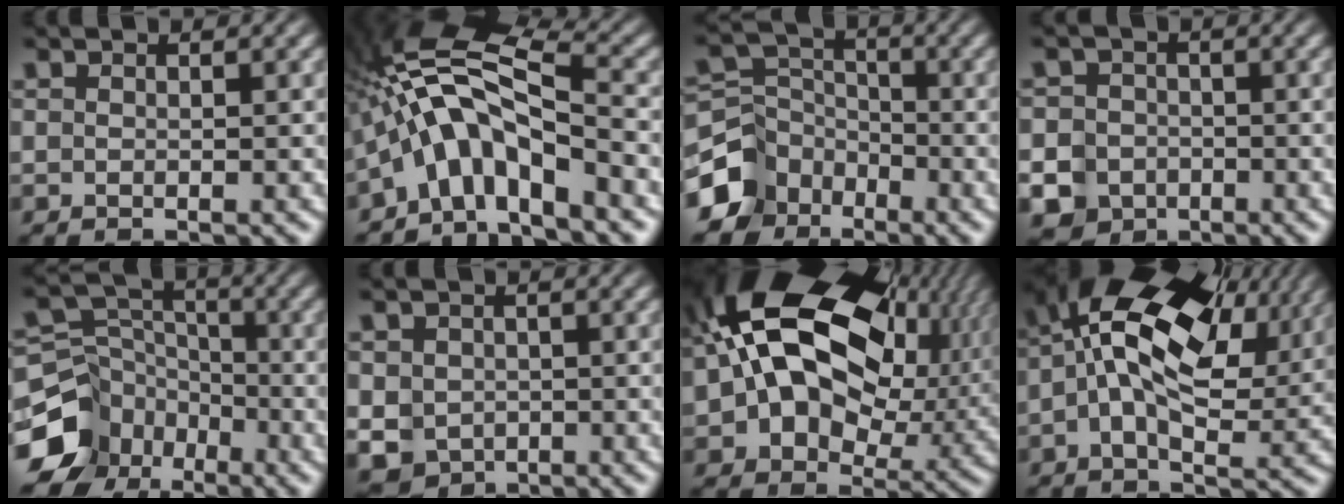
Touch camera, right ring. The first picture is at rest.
{"total": 11.8, "force": [2.1, 8.1, 8.3], "torque": [-0.180, -0.001, 0.019]}
{"total": 7.9, "force": [-2.8, 6.7, 3.3], "torque": [-0.046, -0.031, -0.045]}
{"total": 9.1, "force": [-3.6, 8.0, 2.4], "torque": [-0.038, -0.036, -0.057]}
{"total": 10.6, "force": [-3.5, 8.9, 4.5], "torque": [-0.058, -0.035, -0.057]}
{"total": 8.9, "force": [-3.0, 7.8, 3.1], "torque": [-0.065, -0.048, -0.033]}
{"total": 22.7, "force": [3.4, 15.5, 16.2], "torque": [-0.269, -0.007, 0.053]}
{"total": 18.3, "force": [4.5, 11.6, 13.5], "torque": [-0.198, 0.019, 0.047]}